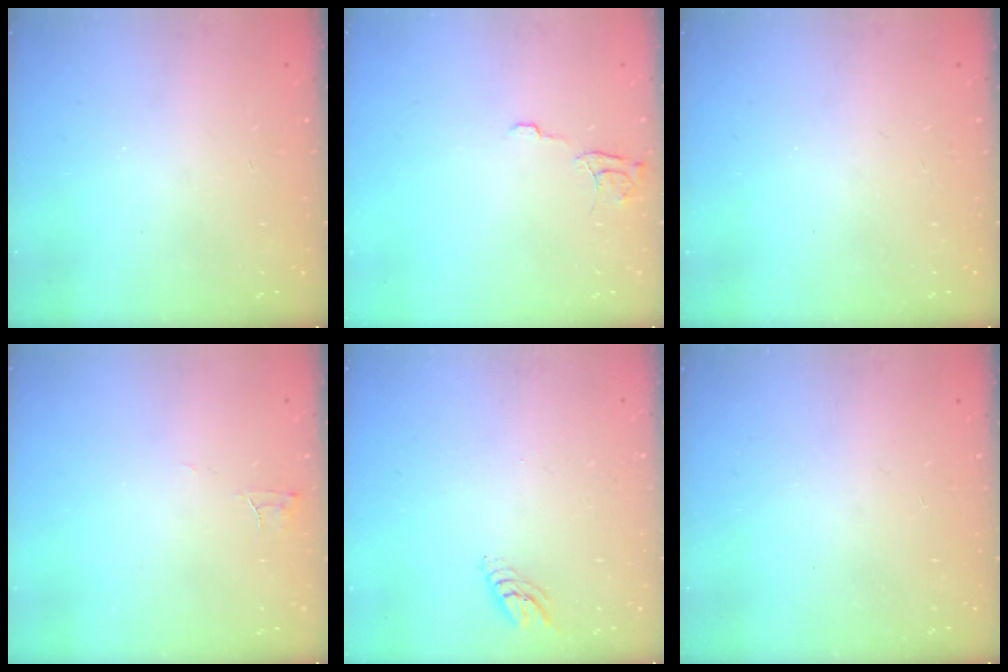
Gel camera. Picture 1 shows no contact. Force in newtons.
{"total": 5.2, "press": 5.1, "slide": 0.5}
{"total": 0.0}
{"total": 3.3, "press": 3.3, "slide": 0.2}
{"total": 4.4, "press": 4.4, "slide": 0.2}
{"total": 0.0}